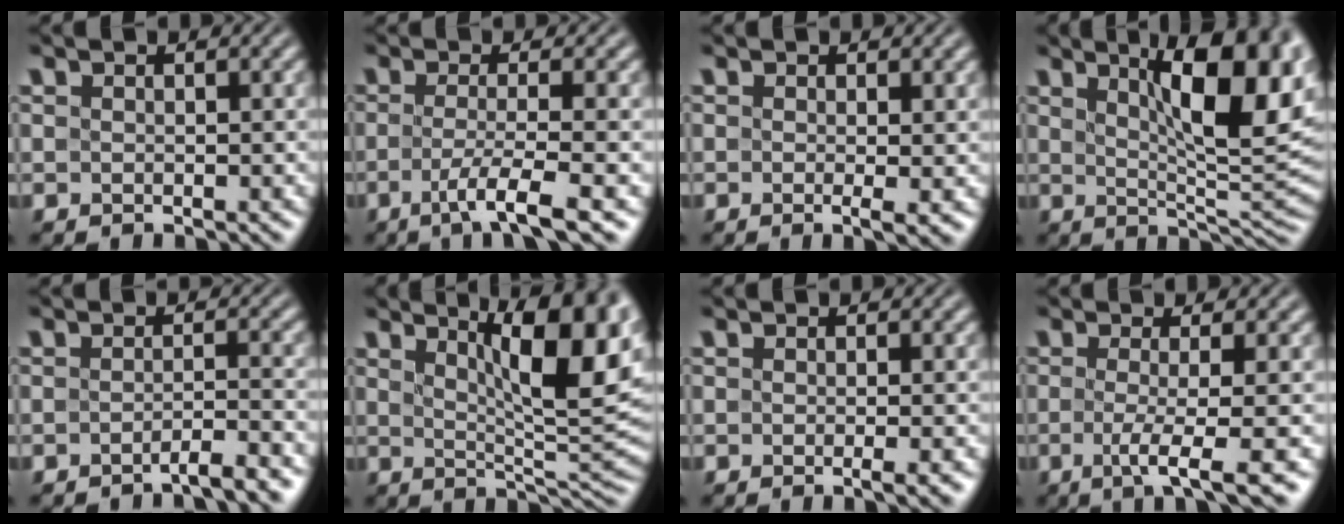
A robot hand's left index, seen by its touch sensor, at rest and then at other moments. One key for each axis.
{"total": 4.4, "fx": -1.8, "fy": 0.7, "fz": 3.9, "tx": -0.066, "ty": -0.011, "tz": -0.038}
{"total": 2.0, "fx": -0.2, "fy": 0.3, "fz": 1.9, "tx": -0.024, "ty": -0.011, "tz": -0.004}
{"total": 11.6, "fx": 3.8, "fy": 3.3, "fz": 10.4, "tx": -0.131, "ty": 0.000, "tz": 0.061}
{"total": 2.5, "fx": -1.9, "fy": 0.4, "fz": 1.6, "tx": -0.011, "ty": 0.003, "tz": -0.041}
{"total": 11.7, "fx": 4.4, "fy": 3.4, "fz": 10.3, "tx": -0.107, "ty": 0.009, "tz": 0.060}
{"total": 1.9, "fx": -0.5, "fy": 0.5, "fz": 1.8, "tx": -0.015, "ty": -0.005, "tz": -0.013}
{"total": 4.9, "fx": -1.2, "fy": 1.0, "fz": 4.6, "tx": -0.074, "ty": -0.010, "tz": -0.025}